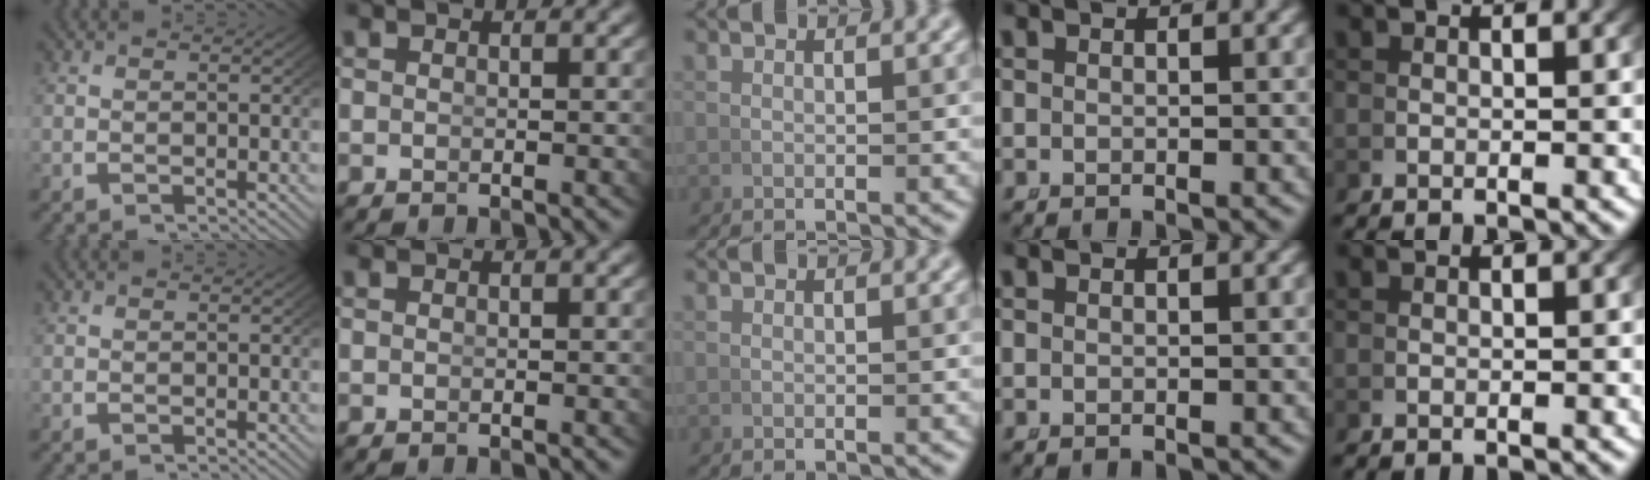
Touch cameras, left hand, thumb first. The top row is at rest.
{}